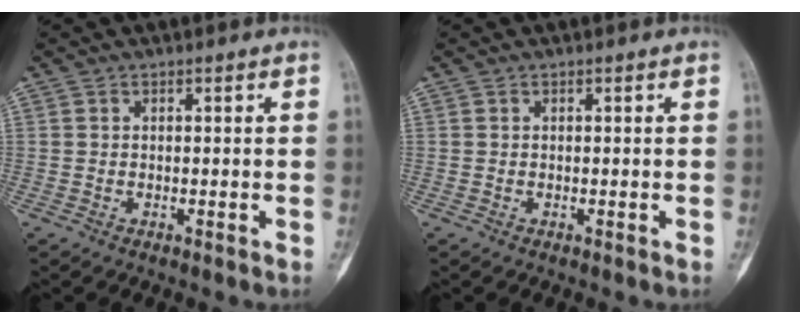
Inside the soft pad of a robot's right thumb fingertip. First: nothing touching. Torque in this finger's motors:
{"motor_torque": [-0.01, 0.00, 0.06, -0.07, 0.01]}